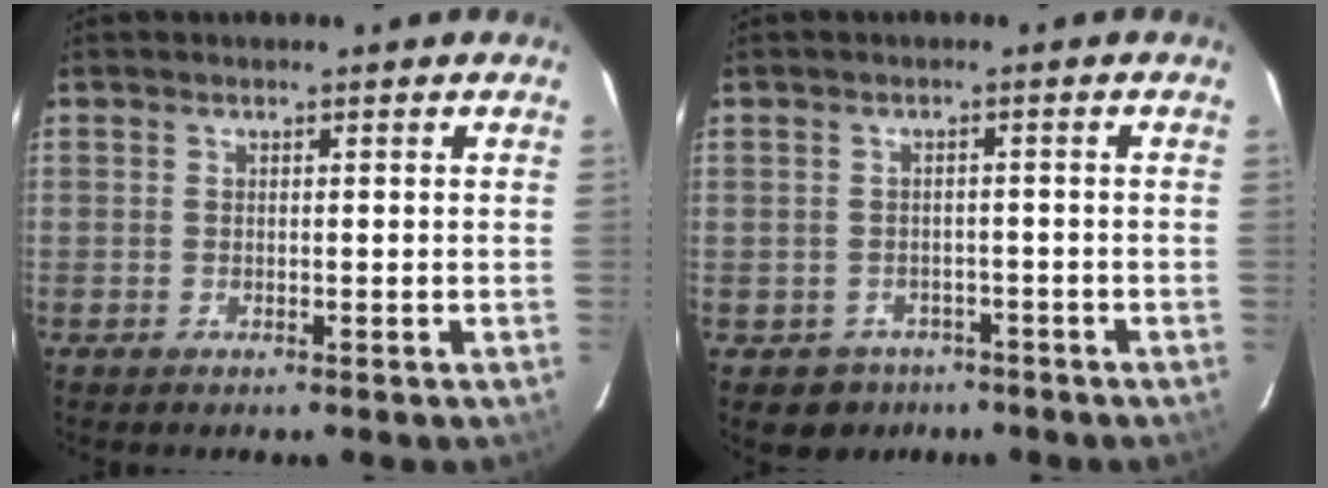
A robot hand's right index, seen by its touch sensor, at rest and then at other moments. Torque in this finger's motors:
{"motor_torque": [-0.43, -0.02, -0.60, -0.21]}